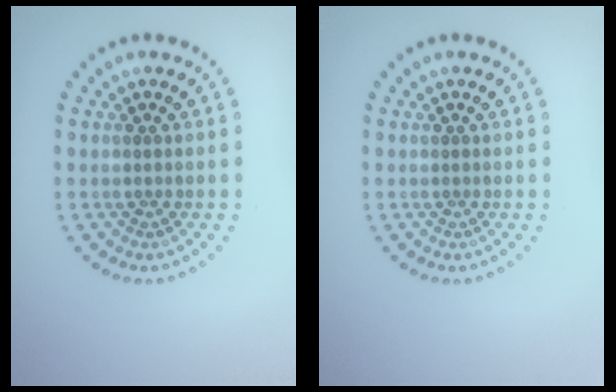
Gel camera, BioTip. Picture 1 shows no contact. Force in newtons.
{"total": 0.0}